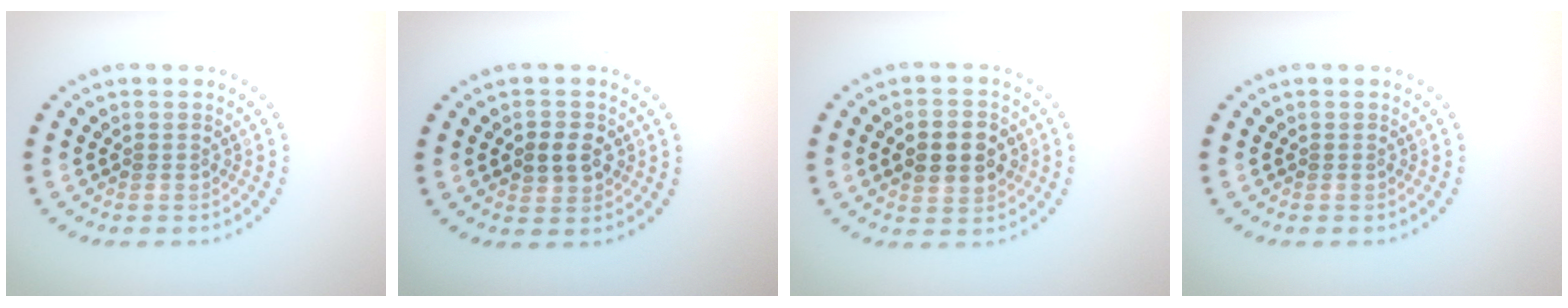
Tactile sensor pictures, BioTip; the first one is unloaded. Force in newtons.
{"total": 2.7, "press": 2.7, "slide": 0.5}
{"total": 4.6, "press": 4.6, "slide": 0.2}
{"total": 0.0}